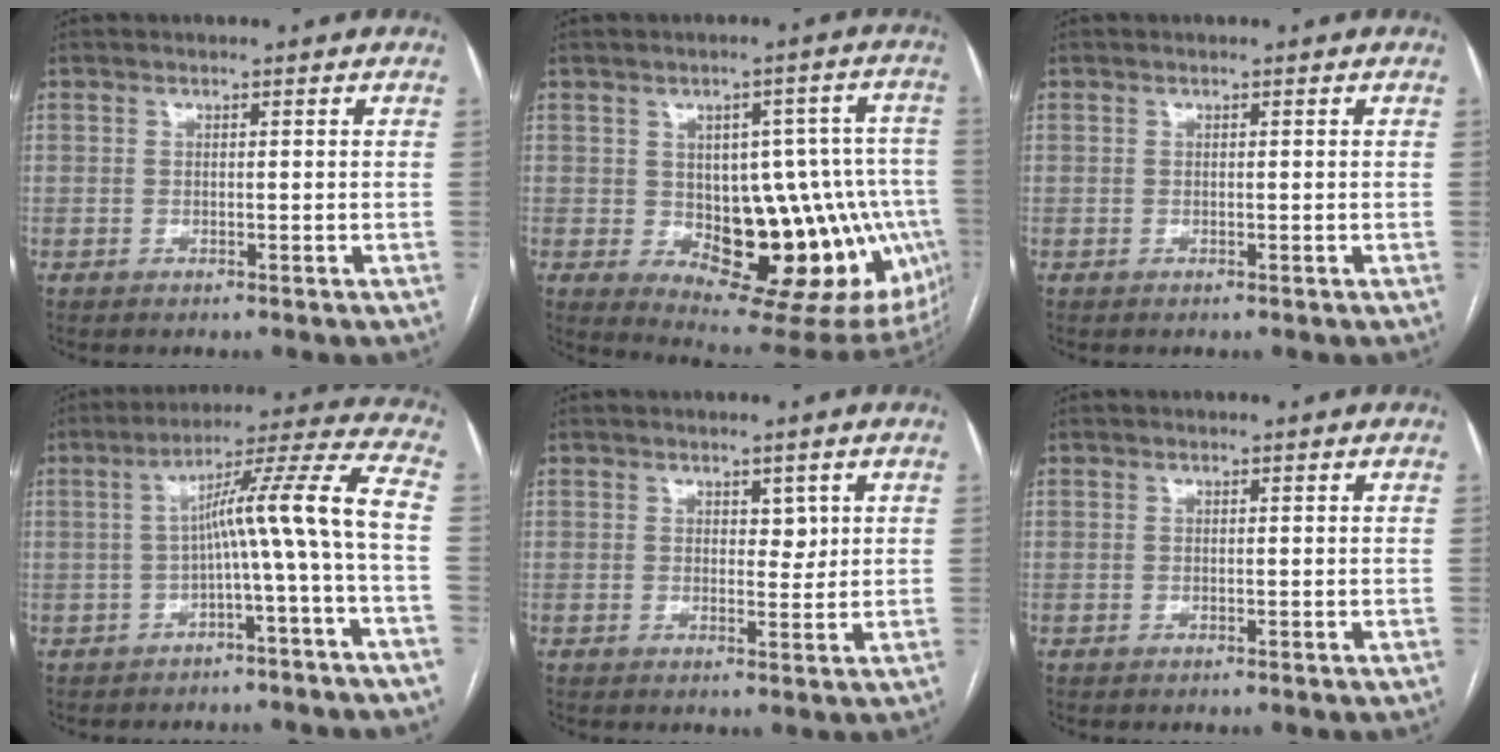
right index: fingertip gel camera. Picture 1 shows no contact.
{"total": 20.7, "force": [-3.6, 10.4, 17.6], "torque": [-0.143, 0.034, -0.018]}
{"total": 0.0}
{"total": 10.6, "force": [-2.1, -1.8, 10.2], "torque": [-0.149, 0.033, -0.031]}
{"total": 2.2, "force": [1.0, 1.2, 1.5], "torque": [-0.015, -0.004, 0.014]}
{"total": 0.0}